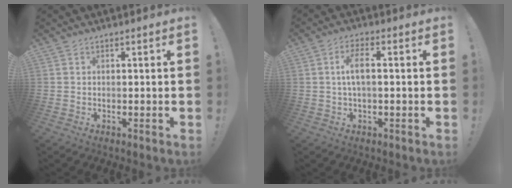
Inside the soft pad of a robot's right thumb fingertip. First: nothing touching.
{"total": 5.7, "force": [0.3, 1.9, 5.4], "torque": [-0.099, 0.003, 0.002]}